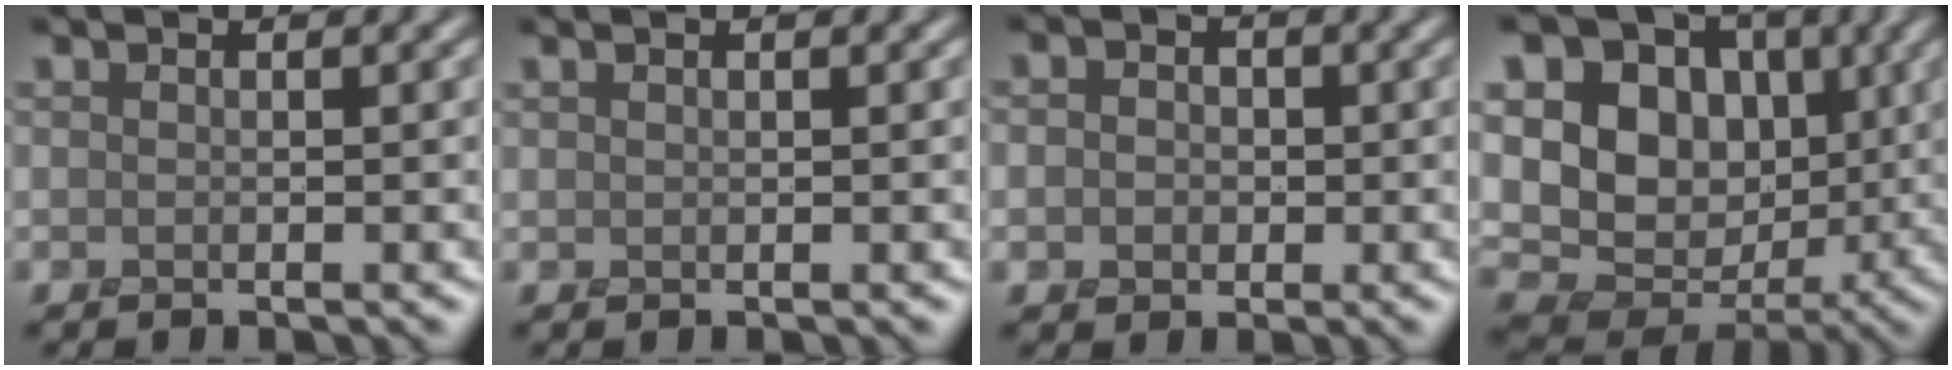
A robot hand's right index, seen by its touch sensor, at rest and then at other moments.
{"total": 0.0}
{"total": 2.7, "force": [-0.1, 2.5, 1.2], "torque": [-0.008, 0.008, -0.018]}
{"total": 14.7, "force": [2.2, 11.6, 8.9], "torque": [-0.171, 0.020, 0.036]}